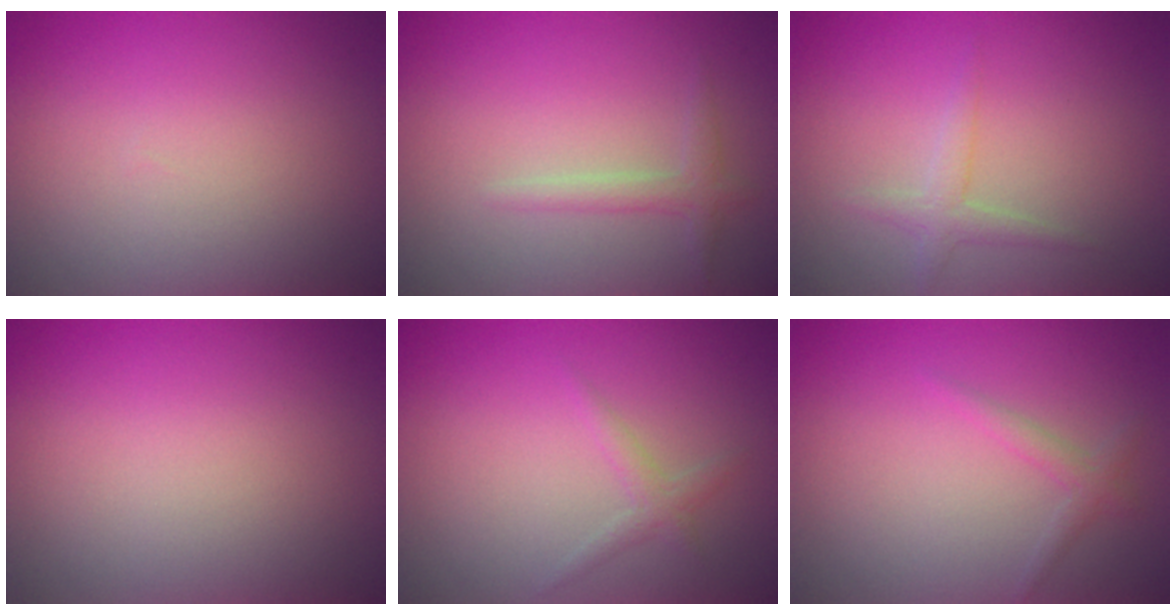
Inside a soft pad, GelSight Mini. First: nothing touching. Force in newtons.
{"total": 1.5, "press": 1.5, "slide": 0.0}
{"total": 1.6, "press": 1.6, "slide": 0.0}
{"total": 0.0}
{"total": 1.3, "press": 1.3, "slide": 0.0}
{"total": 1.2, "press": 1.2, "slide": 0.1}